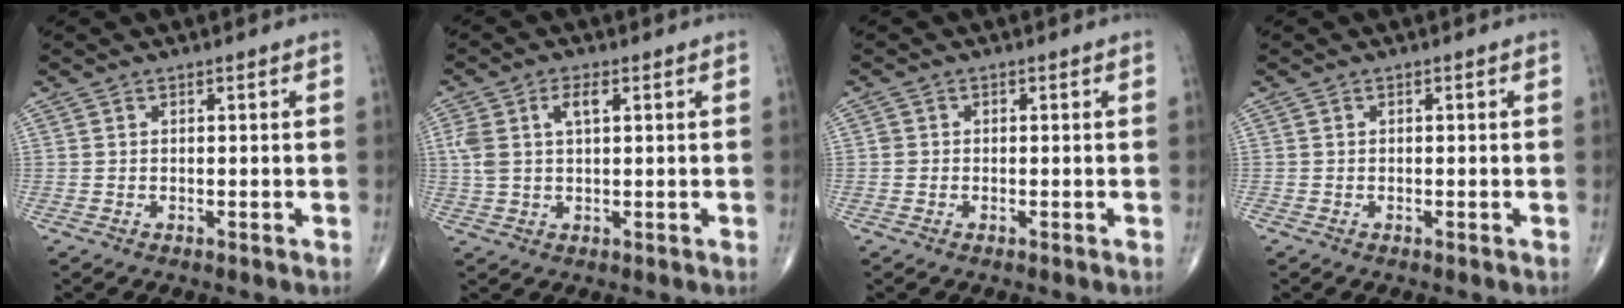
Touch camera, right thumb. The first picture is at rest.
{"total": 5.8, "force": [1.8, 2.8, 4.8], "torque": [-0.117, 0.014, 0.040]}
{"total": 1.0, "force": [-0.2, 0.9, 0.2], "torque": [0.003, 0.004, -0.004]}
{"total": 0.0}